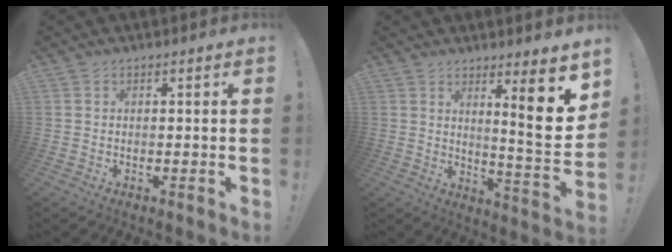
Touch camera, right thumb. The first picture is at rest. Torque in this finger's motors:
{"motor_torque": [-0.73, 0.93, 0.58, -0.06, 0.05]}